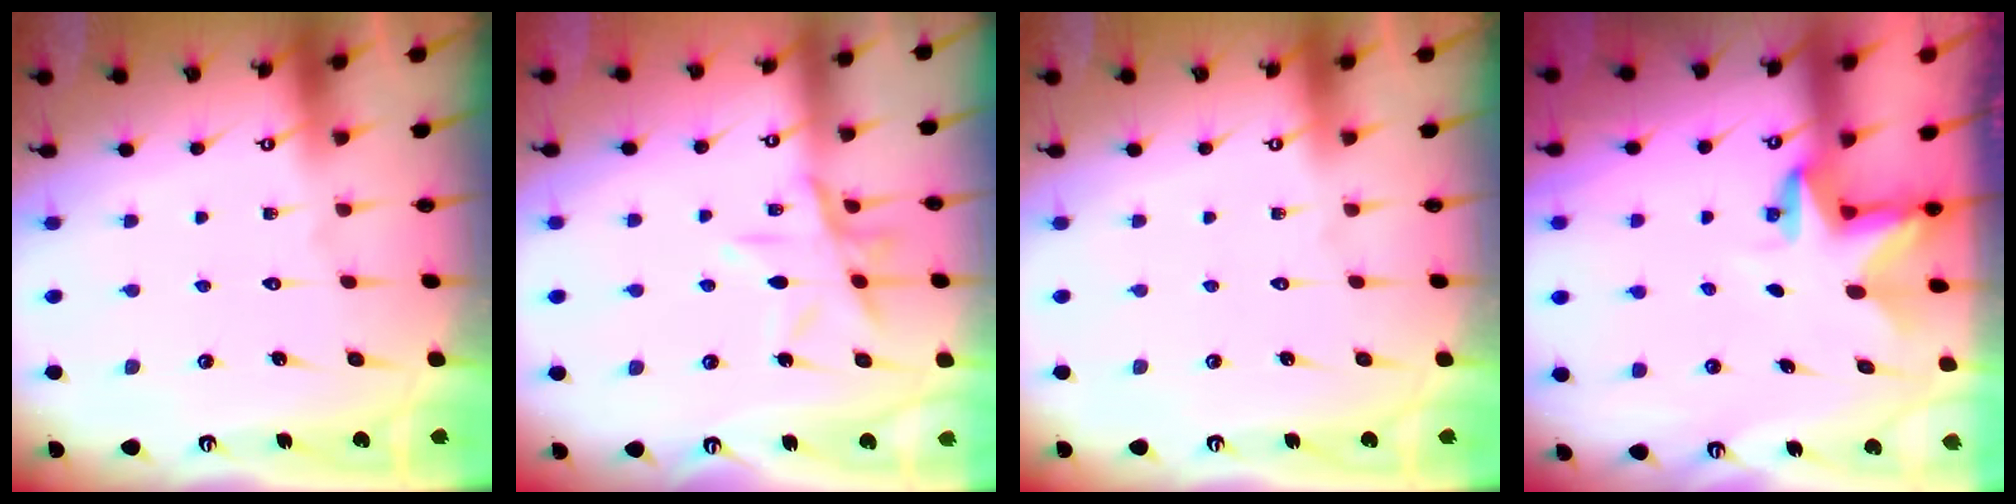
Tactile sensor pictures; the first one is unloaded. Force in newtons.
{"total": 12.2, "press": 12.1, "slide": 0.9}
{"total": 0.0}
{"total": 2.9, "press": 2.9, "slide": 0.1}